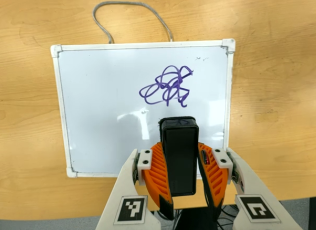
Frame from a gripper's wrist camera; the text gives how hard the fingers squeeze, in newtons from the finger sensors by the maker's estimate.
{"total": 7.7, "left": 6.5, "right": 8.9}